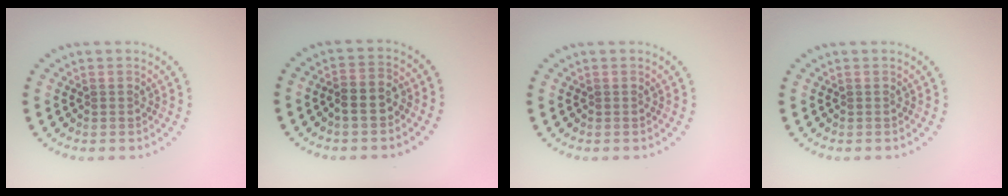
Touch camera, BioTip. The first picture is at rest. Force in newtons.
{"total": 2.5, "press": 2.4, "slide": 0.8}
{"total": 0.0}
{"total": 0.0}